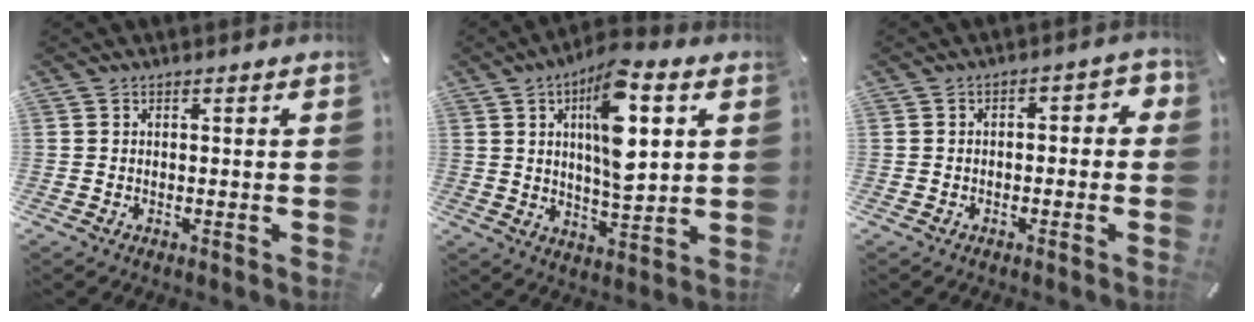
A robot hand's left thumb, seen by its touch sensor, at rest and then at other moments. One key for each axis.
{"total": 14.1, "fx": 4.9, "fy": 5.4, "fz": 12.1, "tx": -0.192, "ty": -0.014, "tz": 0.076}
{"total": 2.9, "fx": -1.7, "fy": 1.6, "fz": 1.6, "tx": -0.029, "ty": 0.017, "tz": -0.035}